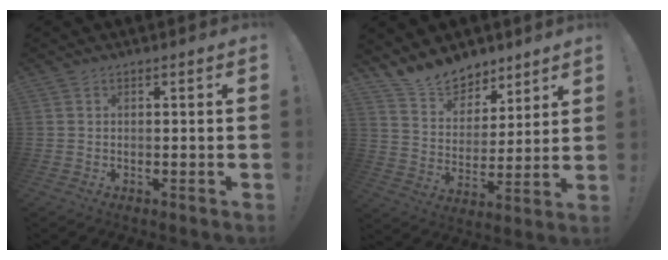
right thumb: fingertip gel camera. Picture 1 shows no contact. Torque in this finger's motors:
{"motor_torque": [-0.03, 0.04, -0.14, 0.42, 0.12]}